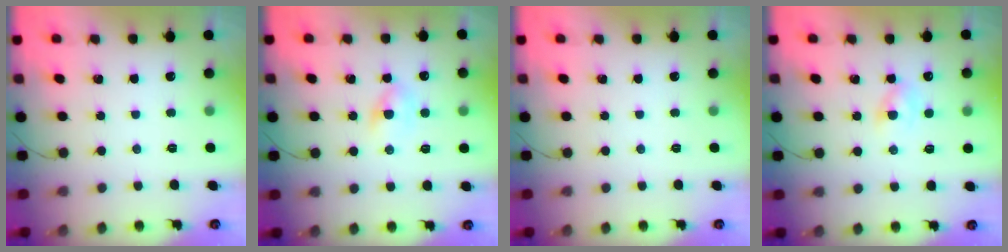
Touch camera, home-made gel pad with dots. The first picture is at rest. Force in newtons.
{"total": 2.9, "press": 2.8, "slide": 0.8}
{"total": 0.0}
{"total": 2.2, "press": 2.0, "slide": 1.1}